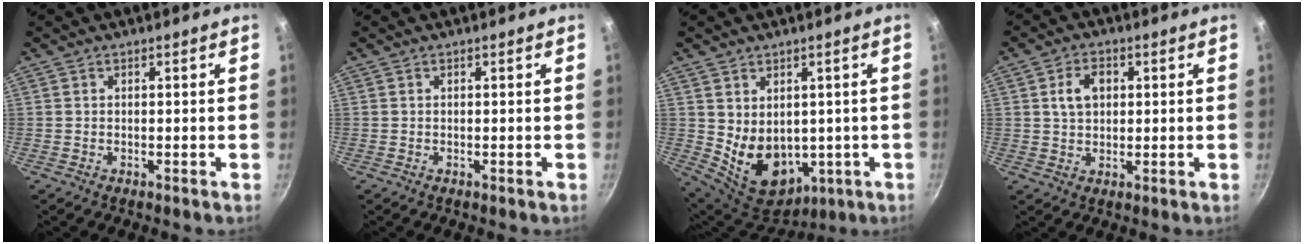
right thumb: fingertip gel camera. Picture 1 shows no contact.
{"total": 0.0}
{"total": 12.0, "force": [0.3, 9.0, 7.9], "torque": [-0.106, -0.025, 0.039]}
{"total": 5.5, "force": [1.3, 3.9, 3.6], "torque": [-0.046, 0.003, 0.023]}